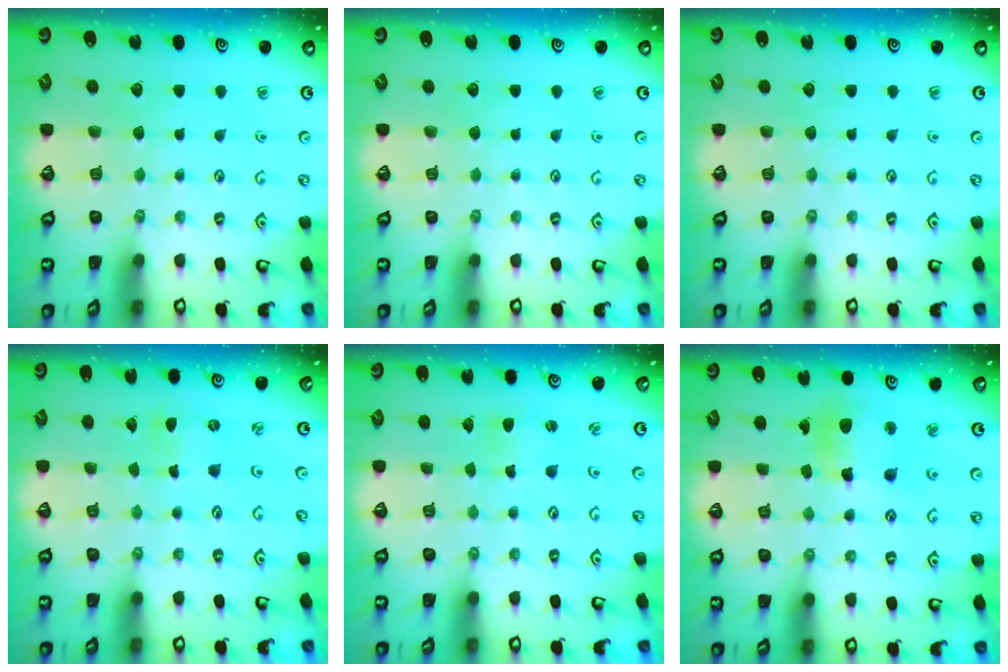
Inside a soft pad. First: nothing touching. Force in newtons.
{"total": 0.0}
{"total": 0.0}
{"total": 0.0}
{"total": 2.5, "press": 2.4, "slide": 0.5}
{"total": 10.4, "press": 10.3, "slide": 1.2}